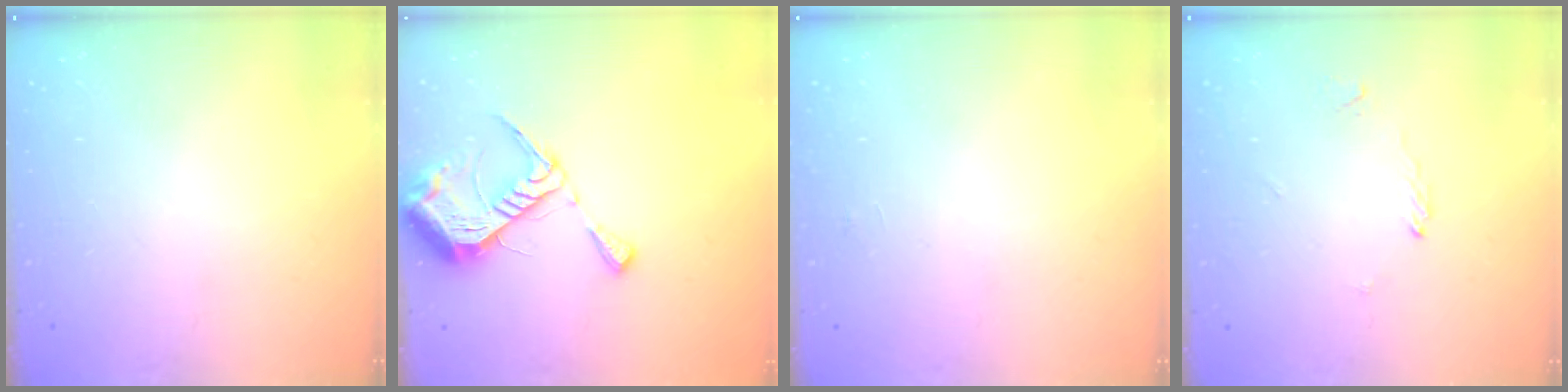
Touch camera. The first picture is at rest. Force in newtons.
{"total": 12.0, "press": 12.0, "slide": 1.3}
{"total": 2.3, "press": 2.3, "slide": 0.2}
{"total": 1.9, "press": 1.9, "slide": 0.2}